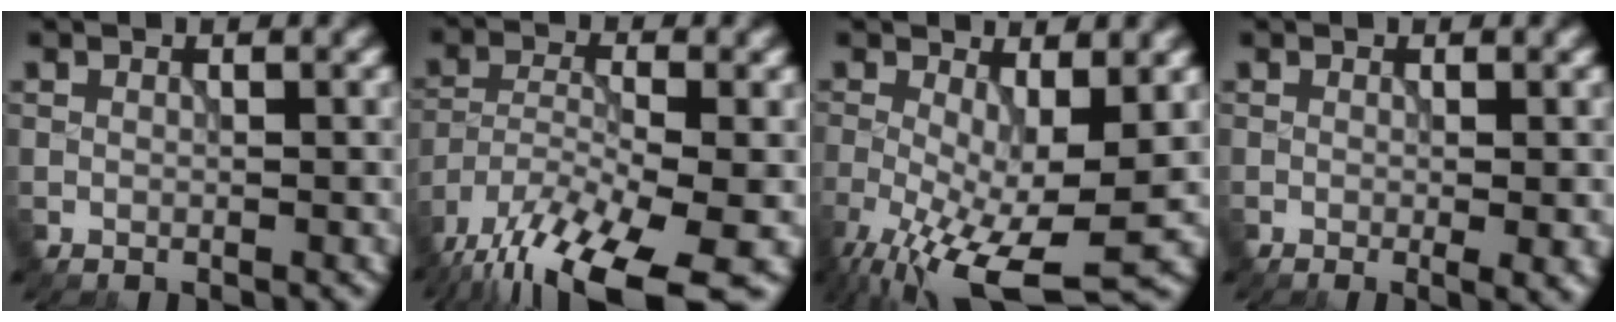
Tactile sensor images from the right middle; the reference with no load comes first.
{"total": 14.5, "force": [-10.9, 4.1, 8.7], "torque": [-0.181, -0.042, -0.171]}
{"total": 10.6, "force": [-3.9, 3.8, 9.1], "torque": [-0.182, -0.027, -0.059]}
{"total": 2.2, "force": [-0.4, 0.4, 2.1], "torque": [-0.027, -0.008, -0.006]}